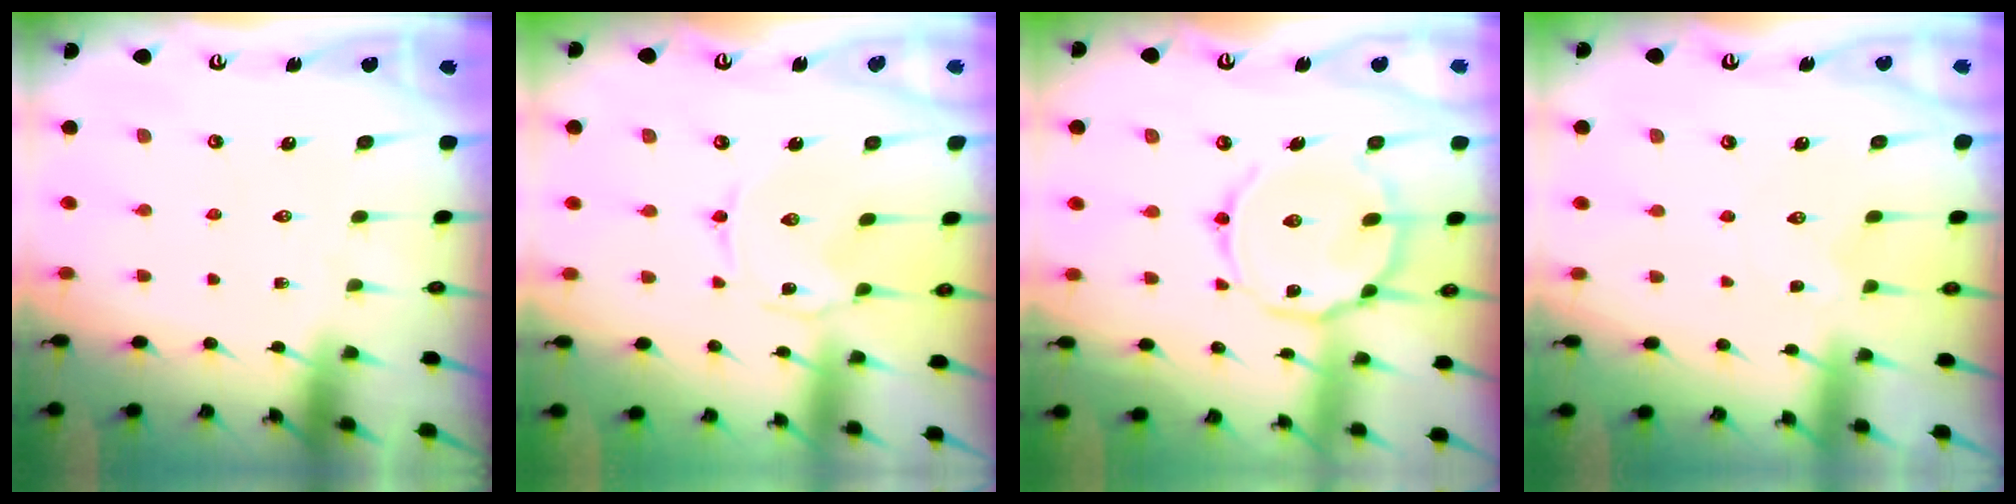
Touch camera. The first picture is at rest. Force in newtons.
{"total": 1.5, "press": 1.5, "slide": 0.3}
{"total": 13.6, "press": 13.5, "slide": 1.0}
{"total": 2.4, "press": 2.4, "slide": 0.4}